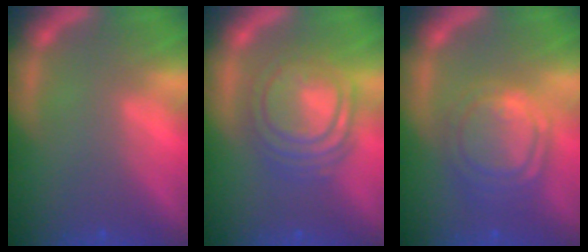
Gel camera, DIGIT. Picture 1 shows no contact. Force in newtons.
{"total": 8.1}
{"total": 7.0}